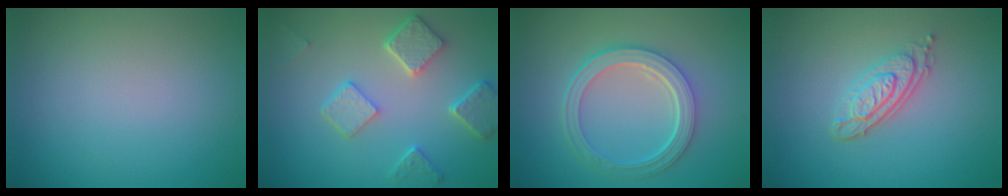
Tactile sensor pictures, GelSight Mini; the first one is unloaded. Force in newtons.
{"total": 4.9, "press": 4.0, "slide": 2.9}
{"total": 5.2, "press": 3.9, "slide": 3.6}
{"total": 3.3, "press": 2.7, "slide": 1.9}